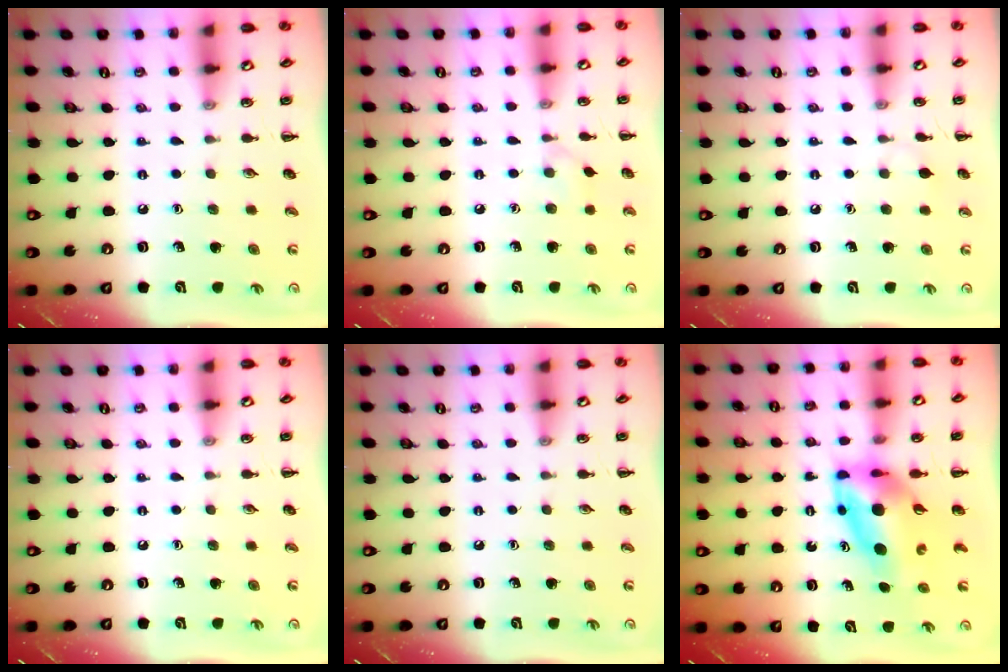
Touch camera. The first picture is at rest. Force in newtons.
{"total": 4.2, "press": 3.9, "slide": 1.6}
{"total": 5.1, "press": 4.8, "slide": 1.6}
{"total": 0.0}
{"total": 0.0}
{"total": 8.4, "press": 8.0, "slide": 2.7}